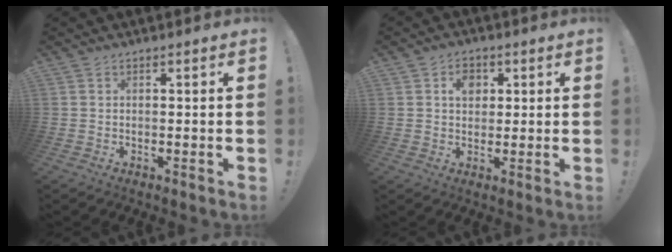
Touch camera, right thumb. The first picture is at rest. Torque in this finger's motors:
{"motor_torque": [0.90, 0.80, 0.02, 0.00, -0.01]}